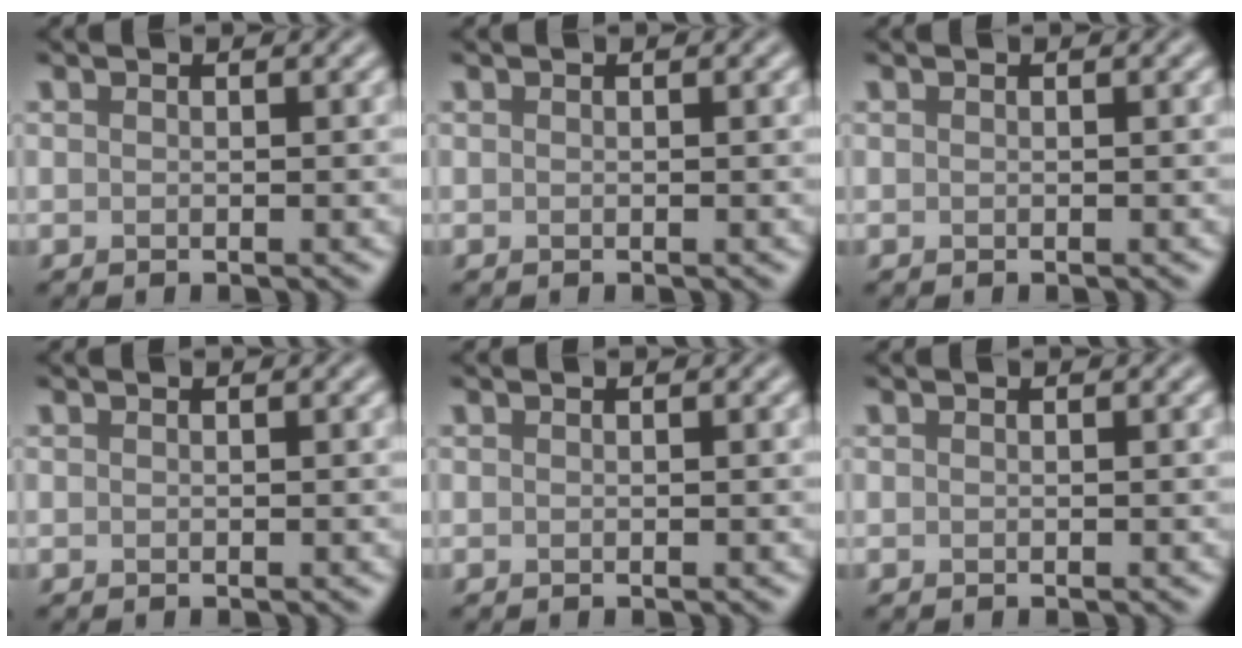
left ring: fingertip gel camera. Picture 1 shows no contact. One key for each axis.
{"total": 0.0}
{"total": 0.0}
{"total": 0.0}
{"total": 0.0}
{"total": 0.0}